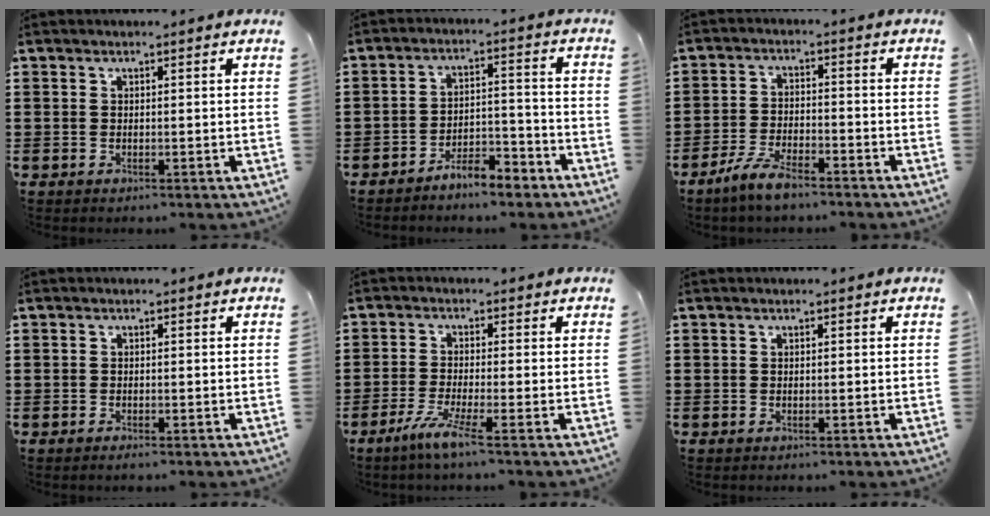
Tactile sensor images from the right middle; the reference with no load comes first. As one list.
[{"total": 5.0, "force": [-4.8, 0.8, 1.1], "torque": [-0.028, 0.008, -0.098]}, {"total": 5.3, "force": [-4.3, 1.1, 3.0], "torque": [-0.077, -0.004, -0.086]}, {"total": 0.8, "force": [-0.7, 0.0, 0.3], "torque": [-0.011, -0.005, -0.012]}, {"total": 4.6, "force": [-2.9, -0.2, 3.5], "torque": [-0.080, -0.016, -0.054]}, {"total": 0.0}]